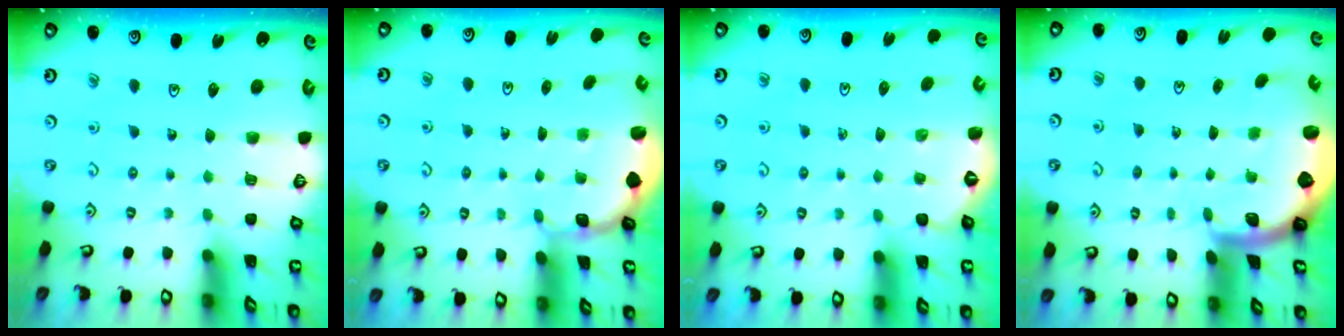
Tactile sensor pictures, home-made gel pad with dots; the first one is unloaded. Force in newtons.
{"total": 1.9, "press": 1.8, "slide": 0.7}
{"total": 2.6, "press": 1.9, "slide": 1.9}
{"total": 1.9, "press": 1.9, "slide": 0.3}